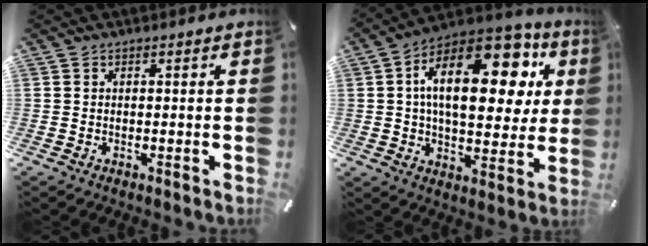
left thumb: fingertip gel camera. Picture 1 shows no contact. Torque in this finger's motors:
{"motor_torque": [2.56, 2.45, 1.63, -1.14, 0.77]}